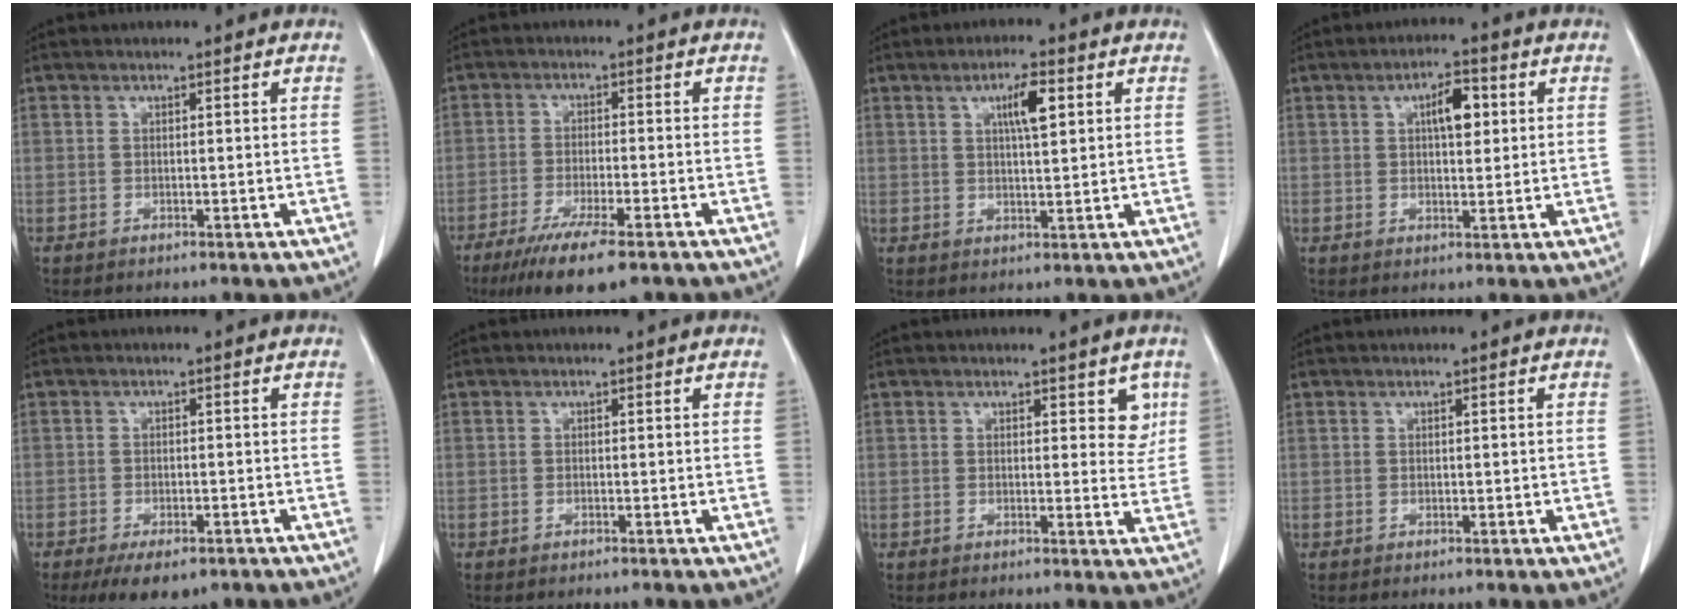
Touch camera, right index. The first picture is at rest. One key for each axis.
{"total": 10.7, "fx": -7.4, "fy": 1.6, "fz": 7.6, "tx": -0.122, "ty": -0.024, "tz": -0.113}
{"total": 5.0, "fx": 1.9, "fy": 0.8, "fz": 4.6, "tx": -0.080, "ty": 0.002, "tz": 0.034}
{"total": 5.1, "fx": 1.5, "fy": 1.9, "fz": 4.5, "tx": -0.073, "ty": 0.009, "tz": 0.023}
{"total": 6.2, "fx": -4.2, "fy": 2.7, "fz": 3.6, "tx": -0.053, "ty": -0.006, "tz": -0.062}
{"total": 0.0}
{"total": 3.5, "fx": 1.8, "fy": 2.0, "fz": 2.4, "tx": -0.011, "ty": -0.005, "tz": 0.016}
{"total": 0.0}